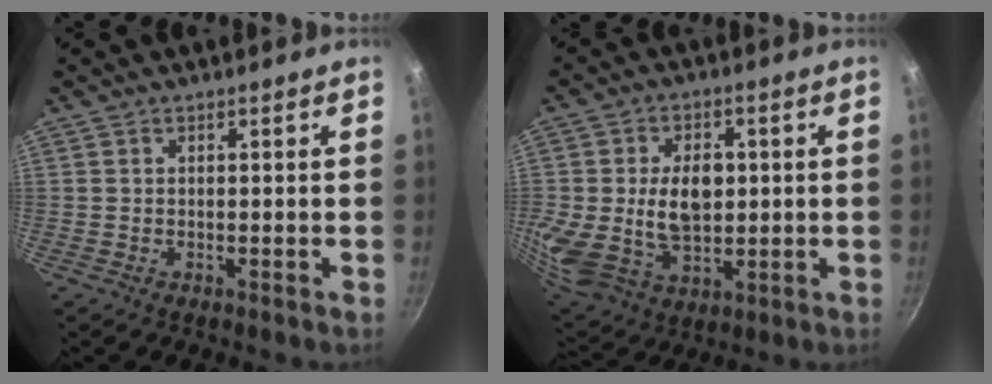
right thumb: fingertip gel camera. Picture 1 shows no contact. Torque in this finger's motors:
{"motor_torque": [2.50, 2.51, 1.88, -0.59, 0.24]}